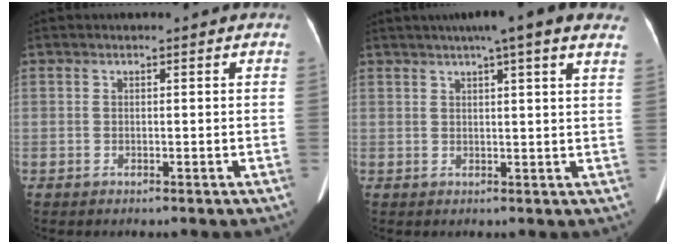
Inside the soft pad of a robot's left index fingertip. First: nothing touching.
{"total": 12.0, "force": [8.9, 0.8, 8.0], "torque": [-0.110, 0.031, 0.101]}